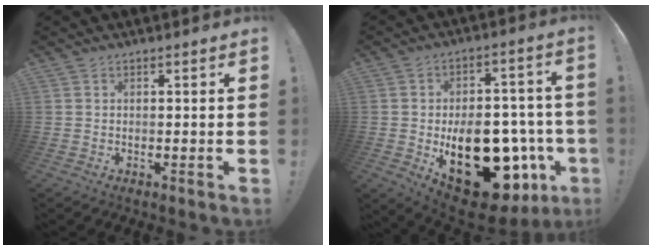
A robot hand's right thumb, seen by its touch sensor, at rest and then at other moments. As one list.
[{"total": 24.9, "force": [-6.9, 14.9, 18.7], "torque": [-0.272, 0.039, -0.077]}]